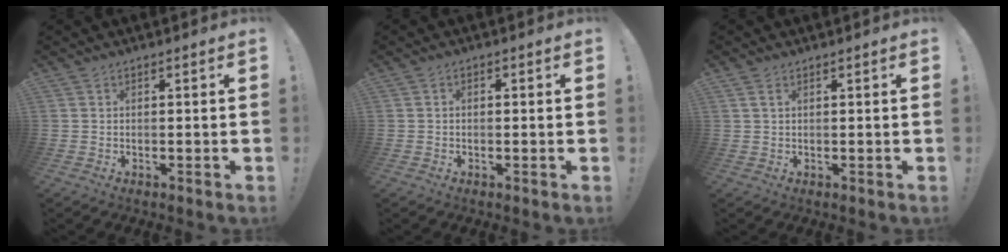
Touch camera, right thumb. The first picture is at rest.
{"total": 1.0, "force": [-0.6, 0.6, 0.6], "torque": [-0.015, 0.005, -0.010]}
{"total": 1.9, "force": [0.9, 0.9, 1.5], "torque": [-0.030, 0.002, 0.018]}